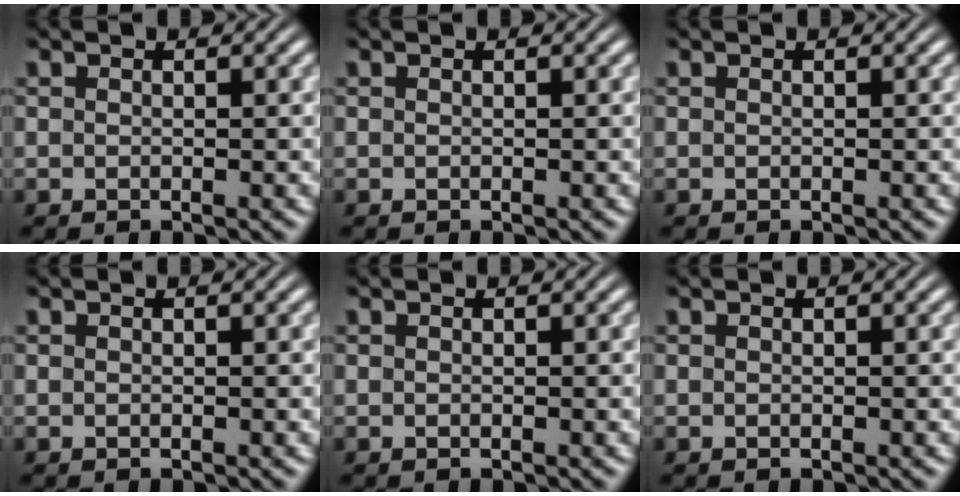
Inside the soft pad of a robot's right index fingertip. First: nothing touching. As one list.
[{"total": 0.0}, {"total": 0.0}, {"total": 0.0}, {"total": 0.0}, {"total": 0.0}]